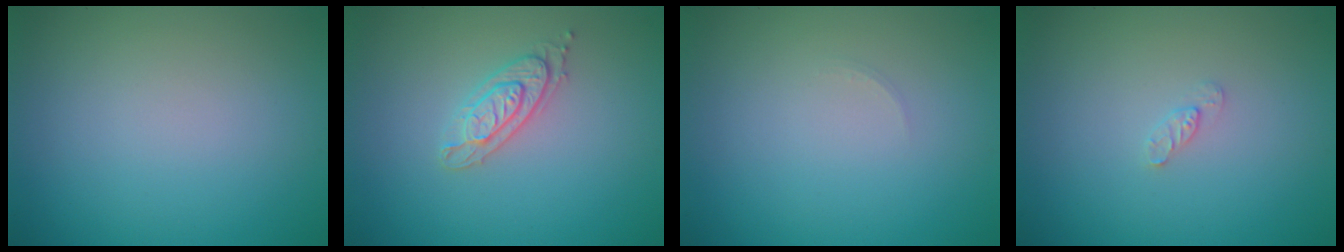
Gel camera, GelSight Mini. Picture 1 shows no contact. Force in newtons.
{"total": 2.3, "press": 2.2, "slide": 0.5}
{"total": 0.6, "press": 0.6, "slide": 0.1}
{"total": 0.9, "press": 0.8, "slide": 0.2}